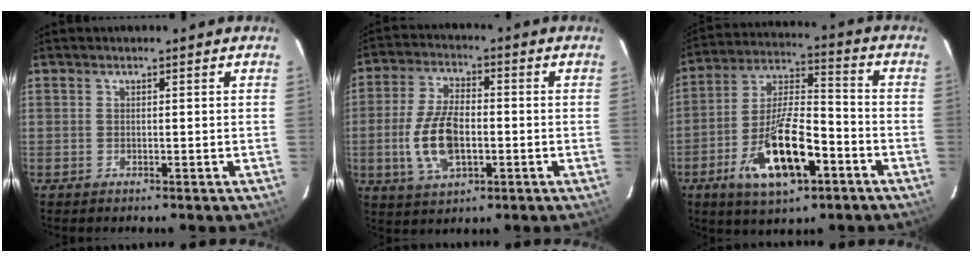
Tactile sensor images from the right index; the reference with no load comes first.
{"total": 11.4, "force": [-2.2, 5.9, 9.6], "torque": [-0.200, 0.001, -0.036]}
{"total": 16.5, "force": [-7.4, 6.1, 13.4], "torque": [-0.266, 0.001, -0.126]}